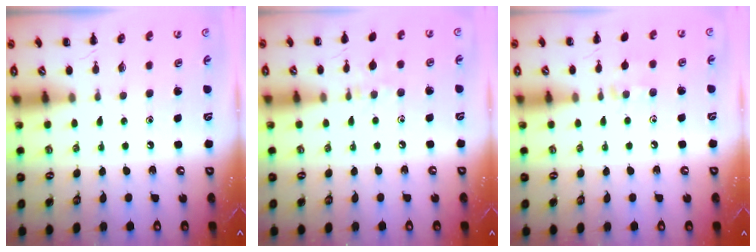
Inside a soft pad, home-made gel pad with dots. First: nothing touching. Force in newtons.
{"total": 6.0, "press": 5.7, "slide": 1.9}
{"total": 7.0, "press": 6.7, "slide": 1.8}